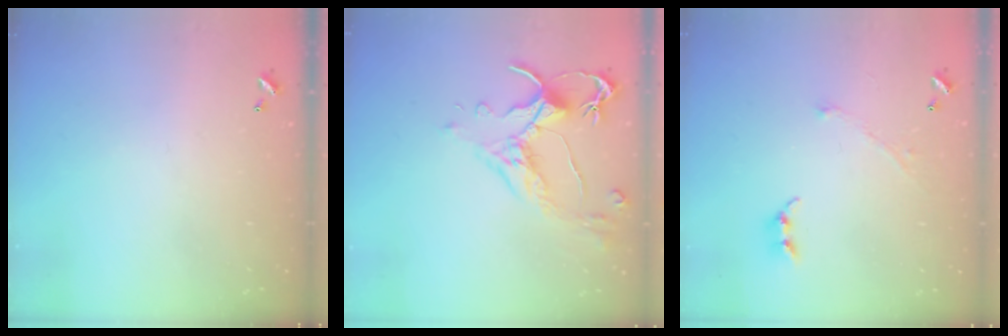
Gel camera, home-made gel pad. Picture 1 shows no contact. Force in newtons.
{"total": 2.6, "press": 2.2, "slide": 1.3}
{"total": 2.9, "press": 2.9, "slide": 0.4}